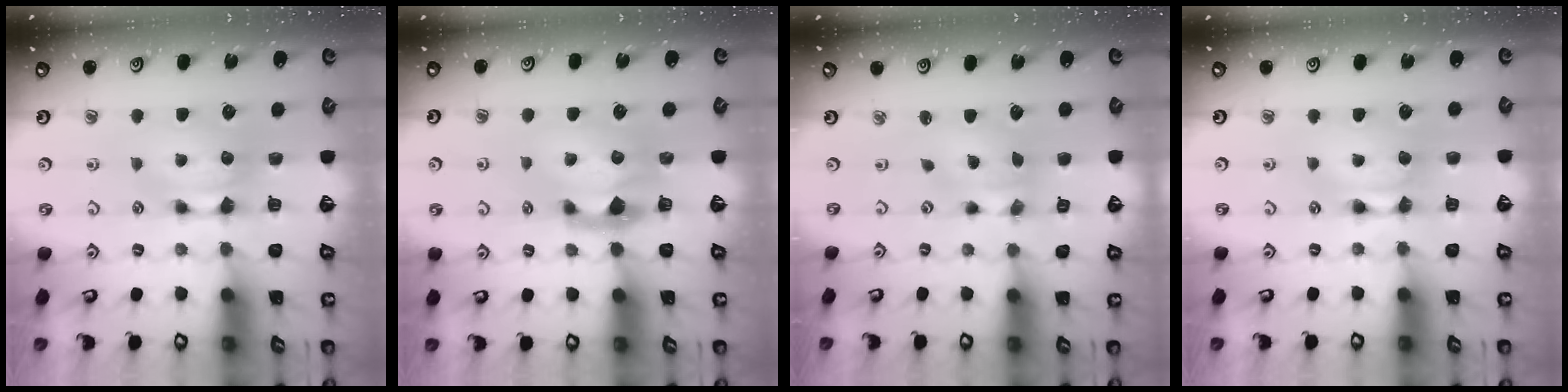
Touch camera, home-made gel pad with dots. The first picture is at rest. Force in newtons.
{"total": 2.3, "press": 1.9, "slide": 1.2}
{"total": 2.0, "press": 1.6, "slide": 1.2}
{"total": 1.8, "press": 1.7, "slide": 0.1}